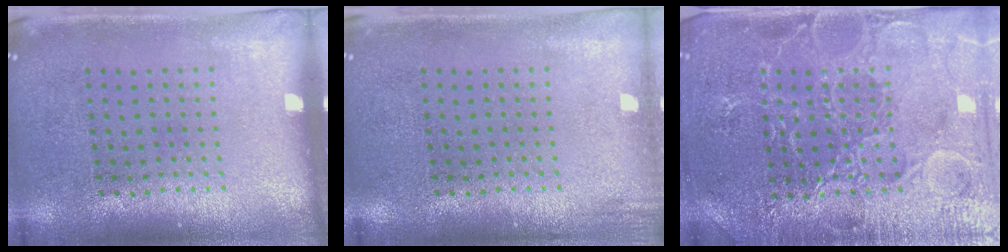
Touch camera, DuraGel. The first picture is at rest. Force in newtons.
{"total": 0.9, "press": 0.9, "slide": 0.1}
{"total": 4.5, "press": 4.4, "slide": 0.9}